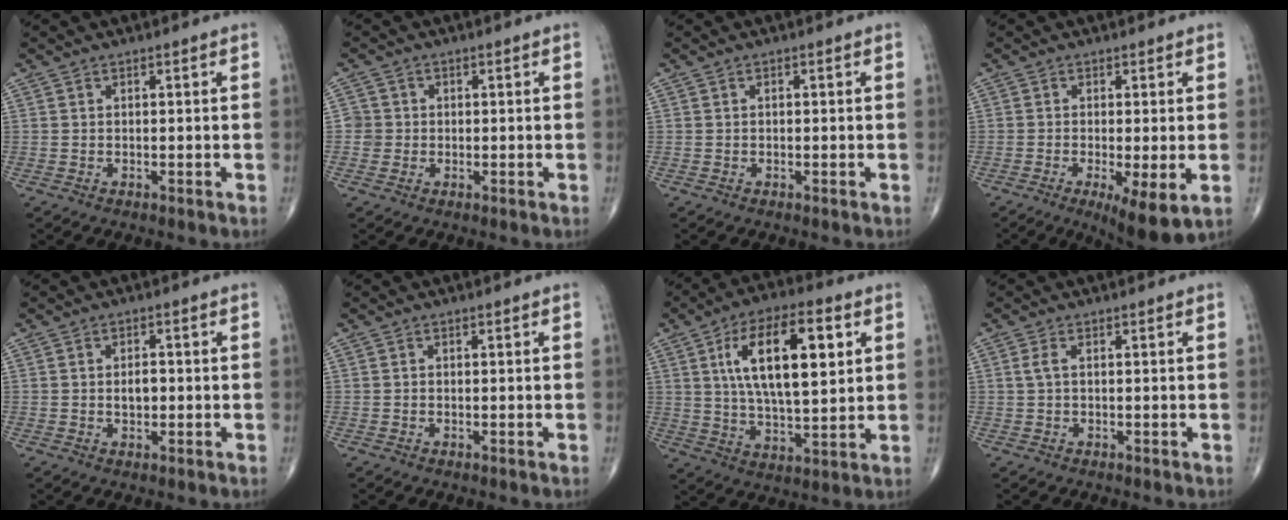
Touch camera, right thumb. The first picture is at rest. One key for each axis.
{"total": 2.6, "fx": -0.3, "fy": 2.5, "fz": 0.1, "tx": 0.020, "ty": 0.009, "tz": -0.009}
{"total": 0.0}
{"total": 8.3, "fx": -2.4, "fy": 2.1, "fz": 7.7, "tx": -0.122, "ty": -0.023, "tz": -0.037}
{"total": 2.7, "fx": -0.2, "fy": 1.6, "fz": 2.1, "tx": -0.031, "ty": 0.002, "tz": -0.004}
{"total": 0.0}
{"total": 17.9, "fx": 5.1, "fy": 7.3, "fz": 15.5, "tx": -0.247, "ty": -0.007, "tz": 0.086}
{"total": 1.5, "fx": 0.2, "fy": 0.7, "fz": 1.4, "tx": -0.037, "ty": 0.005, "tz": 0.005}